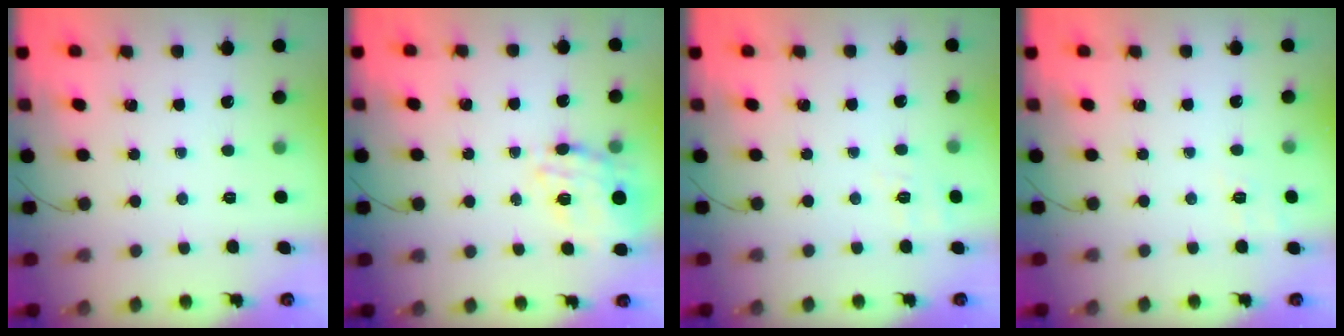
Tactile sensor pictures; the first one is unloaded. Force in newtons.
{"total": 14.5, "press": 14.2, "slide": 3.1}
{"total": 5.6, "press": 5.2, "slide": 2.2}
{"total": 7.2, "press": 6.9, "slide": 1.8}